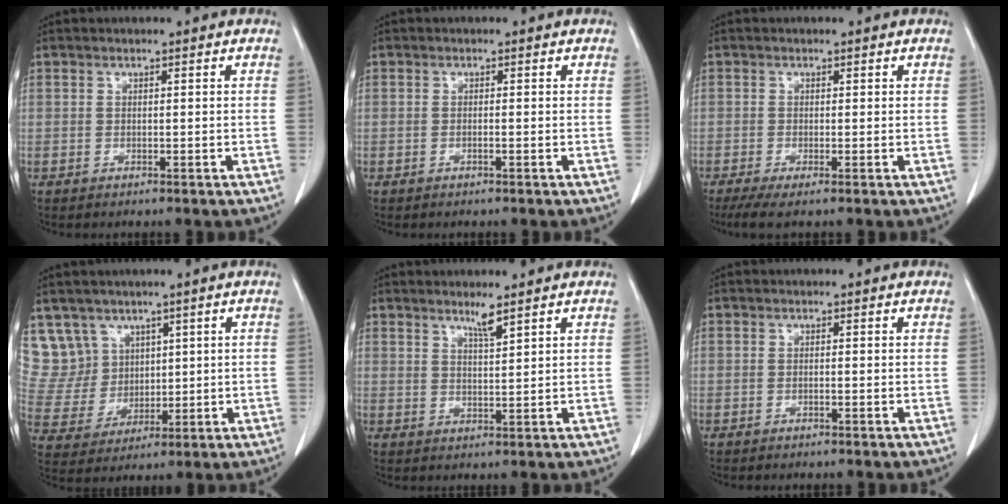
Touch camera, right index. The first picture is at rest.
{"total": 0.0}
{"total": 2.9, "force": [-1.6, 0.5, 2.3], "torque": [-0.046, -0.010, -0.029]}
{"total": 9.3, "force": [5.8, 7.3, 0.3], "torque": [-0.015, 0.033, 0.134]}
{"total": 2.6, "force": [2.0, -0.3, 1.6], "torque": [-0.032, -0.007, 0.039]}
{"total": 0.0}